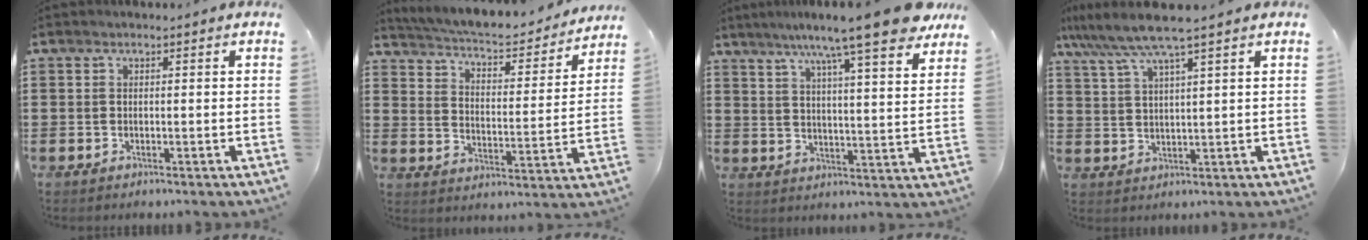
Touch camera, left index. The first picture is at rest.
{"total": 4.6, "force": [4.4, 0.2, 1.3], "torque": [-0.052, -0.039, 0.067]}
{"total": 12.0, "force": [9.6, 0.2, 7.1], "torque": [-0.136, -0.046, 0.155]}
{"total": 6.3, "force": [4.8, -0.1, 4.1], "torque": [-0.096, -0.013, 0.082]}